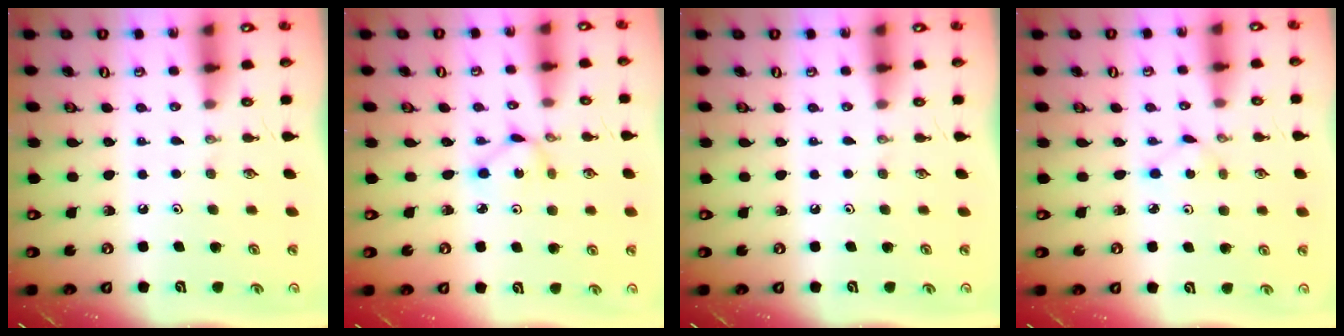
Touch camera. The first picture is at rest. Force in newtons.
{"total": 2.6, "press": 2.6, "slide": 0.1}
{"total": 0.0}
{"total": 1.3, "press": 1.3, "slide": 0.2}